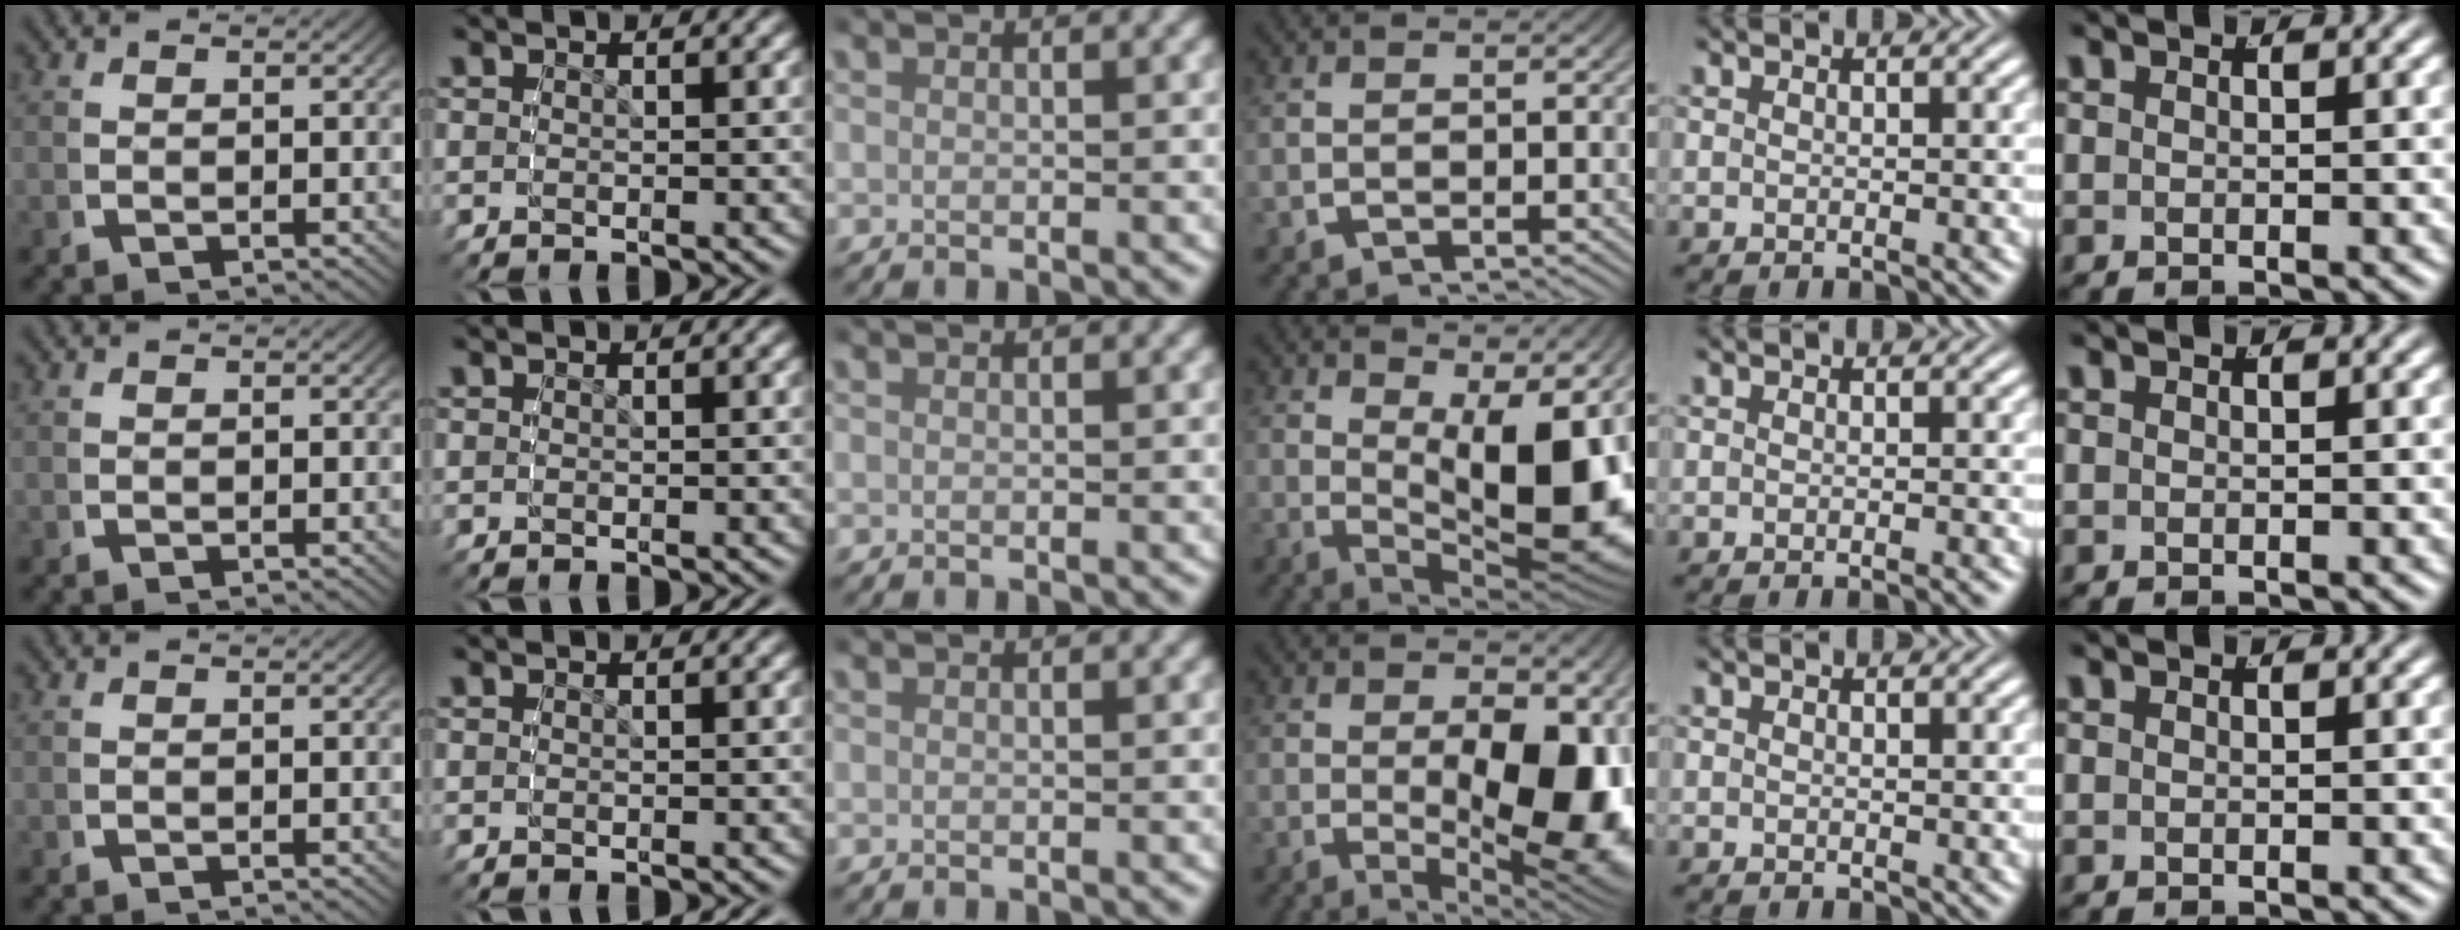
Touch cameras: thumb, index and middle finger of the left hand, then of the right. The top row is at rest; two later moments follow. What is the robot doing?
{"motion": "lift_and_place", "object": "toy banana"}